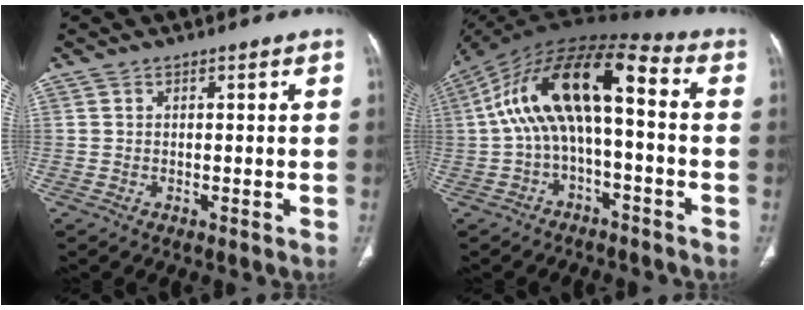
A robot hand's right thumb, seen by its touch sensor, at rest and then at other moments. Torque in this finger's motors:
{"motor_torque": [2.15, 2.18, 1.82, -0.95, 0.61]}